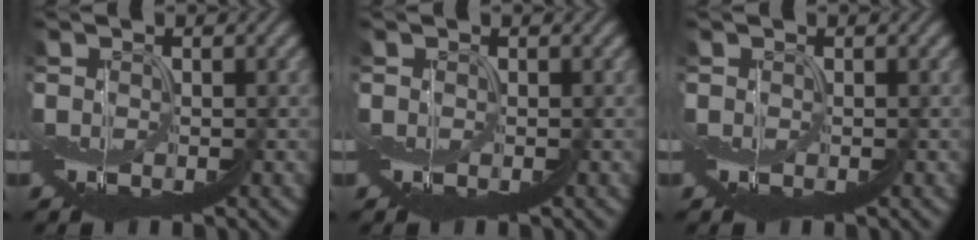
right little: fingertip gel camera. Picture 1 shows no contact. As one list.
[{"total": 0.0}, {"total": 0.0}]